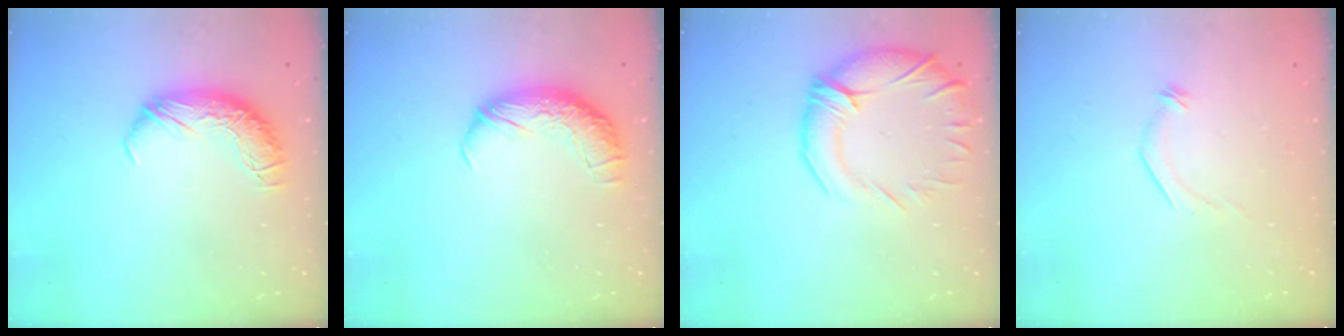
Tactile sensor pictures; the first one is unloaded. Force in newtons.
{"total": 2.4, "press": 1.0, "slide": 2.2}
{"total": 6.1, "press": 4.8, "slide": 3.8}
{"total": 7.2, "press": 7.2, "slide": 0.8}